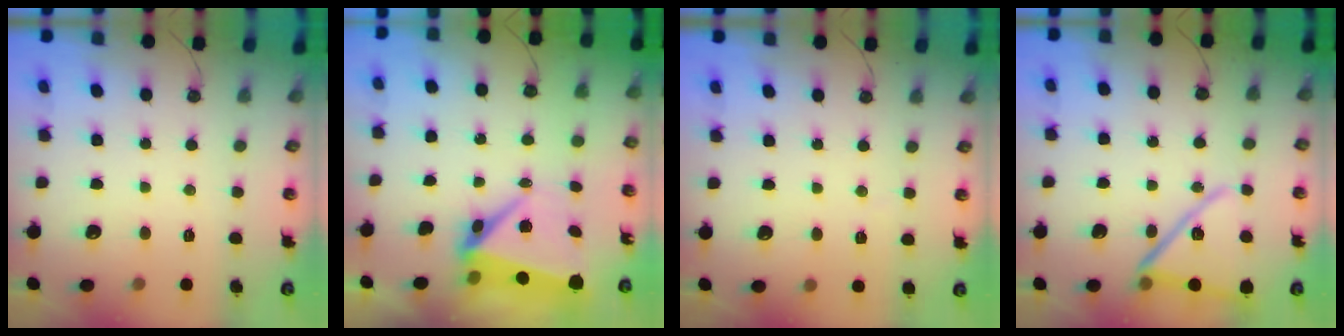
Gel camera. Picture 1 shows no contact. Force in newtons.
{"total": 7.6, "press": 7.4, "slide": 1.7}
{"total": 1.8, "press": 1.7, "slide": 0.6}
{"total": 16.0, "press": 14.6, "slide": 6.4}